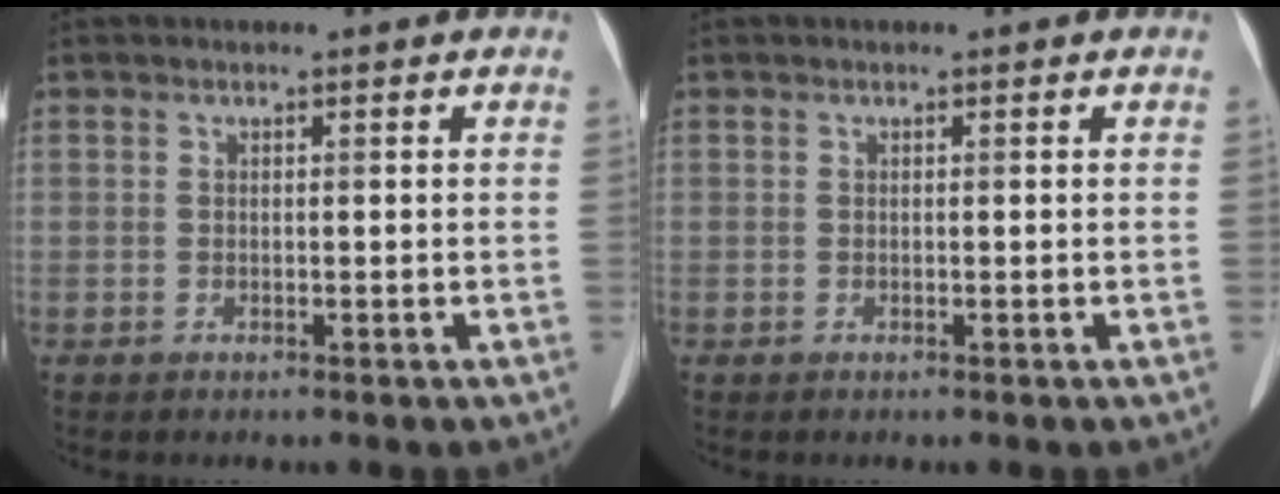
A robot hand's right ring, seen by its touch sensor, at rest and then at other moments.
{"total": 0.0}